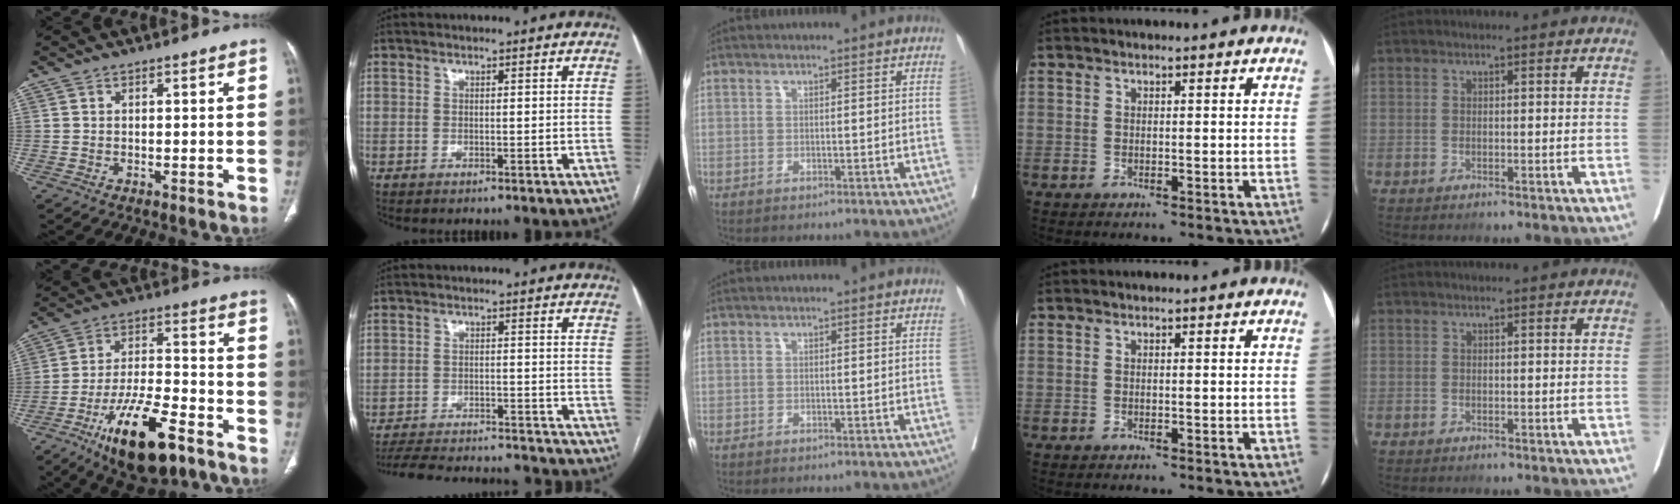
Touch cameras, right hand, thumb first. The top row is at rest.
{"thumb": {"total": 17.2, "force": [-10.0, 6.2, 12.5], "torque": [-0.208, 0.055, -0.163]}, "index": {"total": 18.1, "force": [-17.0, 3.4, 5.2], "torque": [-0.117, -0.006, -0.232]}}